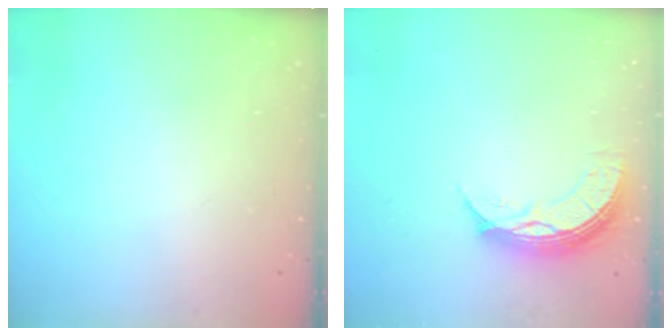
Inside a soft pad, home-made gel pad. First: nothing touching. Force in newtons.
{"total": 8.4, "press": 8.4, "slide": 0.8}